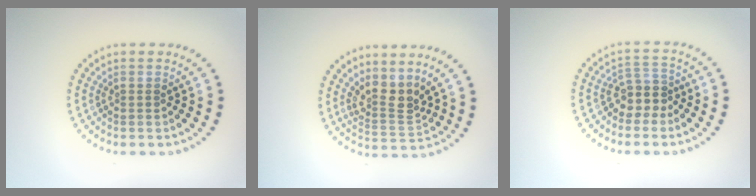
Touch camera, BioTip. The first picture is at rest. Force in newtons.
{"total": 3.1, "press": 2.2, "slide": 2.2}
{"total": 2.6, "press": 2.2, "slide": 1.5}